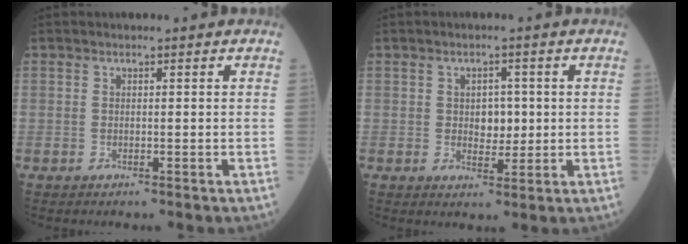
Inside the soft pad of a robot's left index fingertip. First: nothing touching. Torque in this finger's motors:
{"motor_torque": [0.33, 0.12, 0.06, 0.01]}